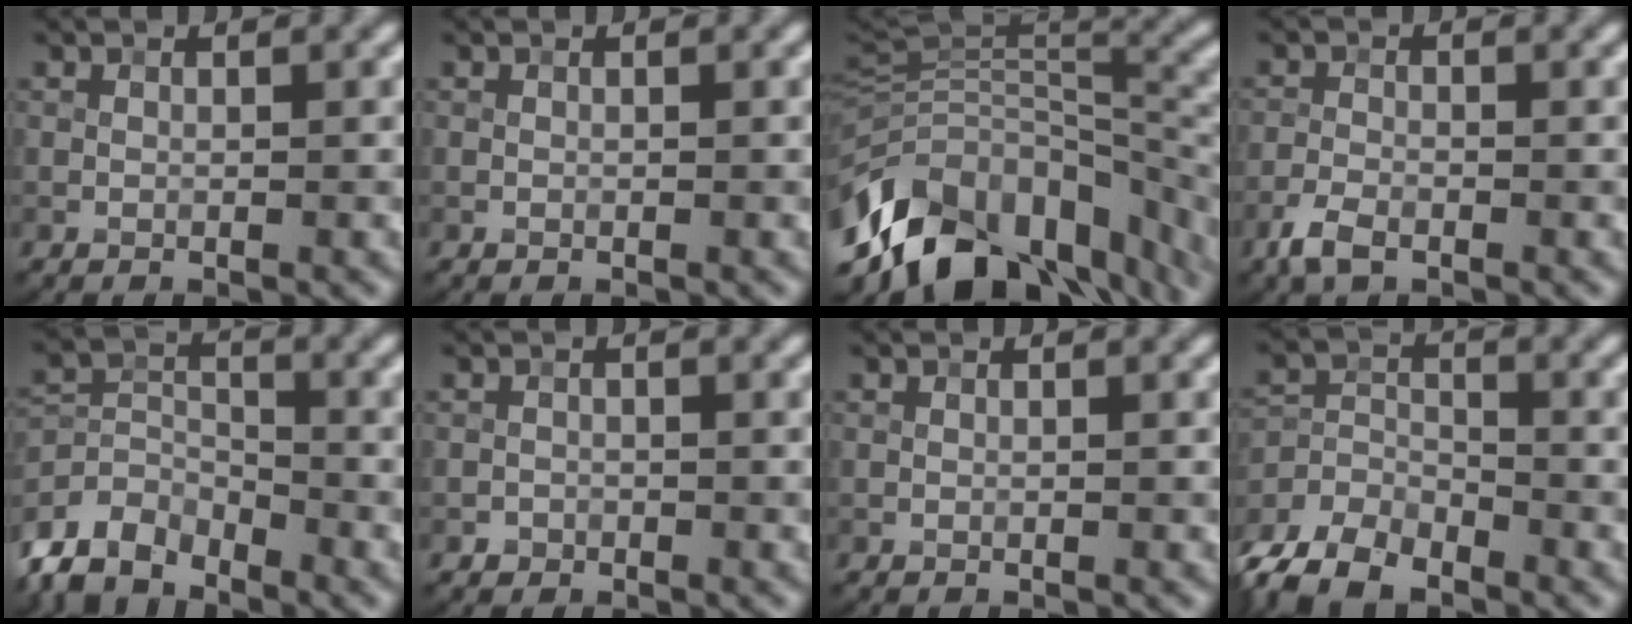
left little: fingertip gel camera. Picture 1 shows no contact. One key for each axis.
{"total": 0.0}
{"total": 13.2, "fx": -7.4, "fy": 7.2, "fz": 8.1, "tx": -0.146, "ty": 0.012, "tz": -0.128}
{"total": 2.3, "fx": -1.6, "fy": 1.0, "fz": 1.2, "tx": -0.026, "ty": -0.003, "tz": -0.039}
{"total": 5.2, "fx": -4.5, "fy": 2.2, "fz": 1.3, "tx": -0.027, "ty": -0.007, "tz": -0.100}
{"total": 0.7, "fx": -0.3, "fy": 0.6, "fz": -0.3, "tx": 0.013, "ty": -0.004, "tz": -0.009}
{"total": 0.0}
{"total": 7.0, "fx": -5.7, "fy": 3.2, "fz": 2.5, "tx": -0.040, "ty": -0.017, "tz": -0.114}